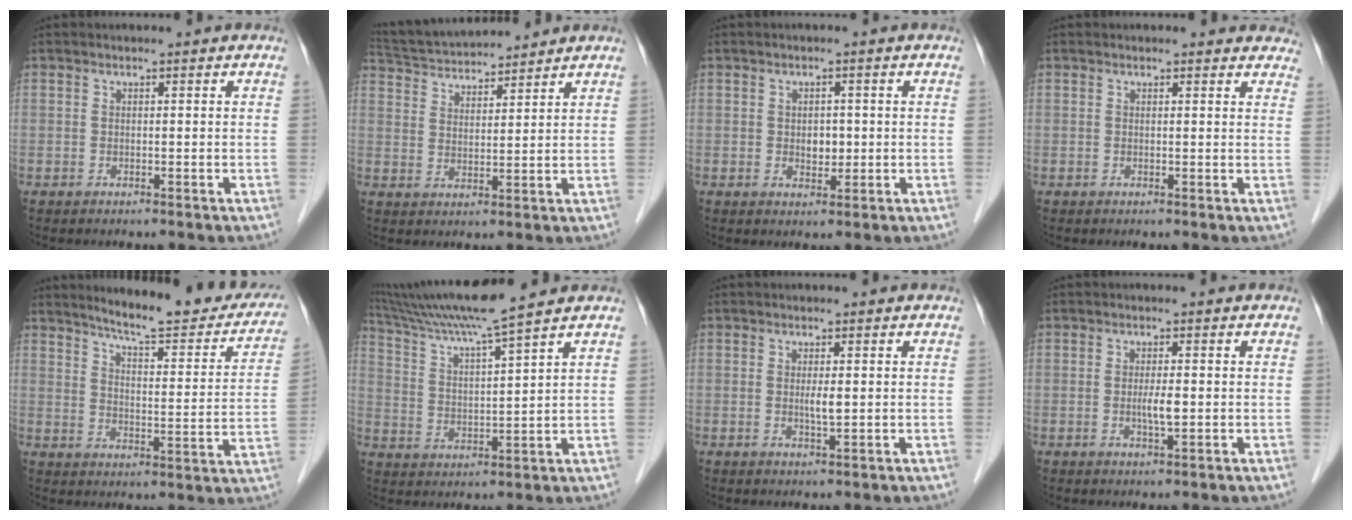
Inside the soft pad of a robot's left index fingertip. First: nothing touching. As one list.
[{"total": 11.6, "force": [11.0, 1.2, 3.6], "torque": [-0.076, 0.030, 0.190]}, {"total": 2.6, "force": [0.0, 1.5, 2.2], "torque": [-0.036, -0.001, 0.003]}, {"total": 6.3, "force": [5.7, 1.4, 2.1], "torque": [-0.011, 0.010, 0.045]}, {"total": 20.4, "force": [17.6, 3.0, 9.9], "torque": [-0.122, -0.030, 0.220]}, {"total": 12.2, "force": [10.3, -2.2, 6.0], "torque": [-0.112, 0.011, 0.183]}, {"total": 2.1, "force": [0.2, 0.1, 2.1], "torque": [-0.040, -0.003, 0.003]}, {"total": 2.6, "force": [-0.2, 0.2, 2.6], "torque": [-0.051, -0.004, -0.003]}]